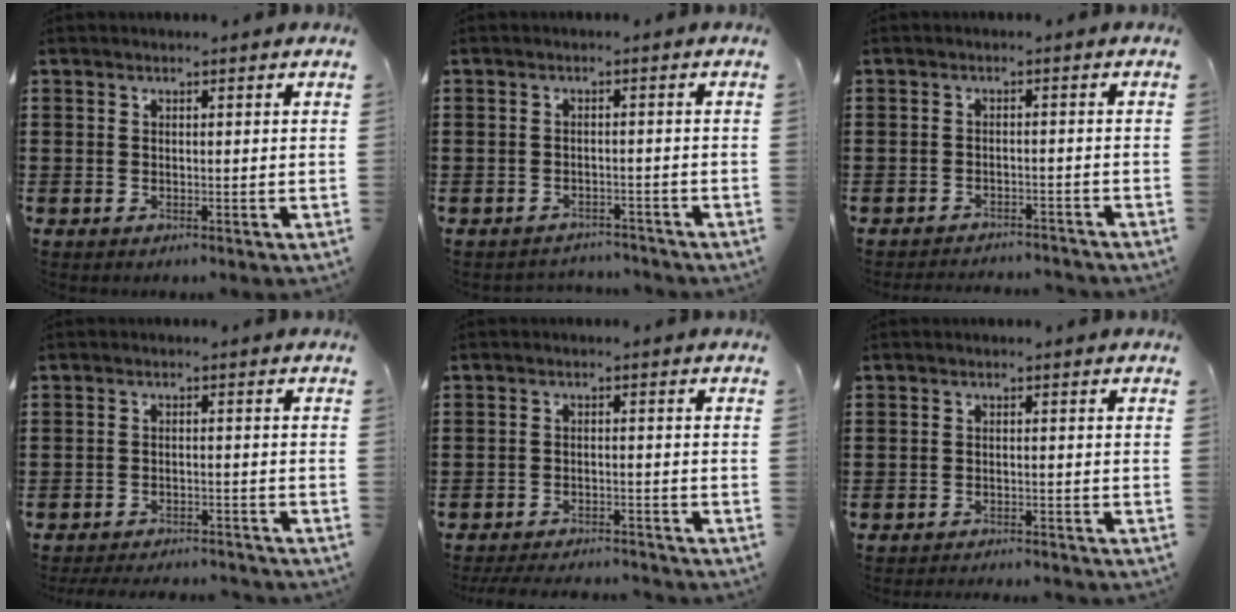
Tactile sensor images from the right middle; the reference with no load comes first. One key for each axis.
{"total": 1.9, "fx": -1.9, "fy": 0.3, "fz": -0.1, "tx": -0.006, "ty": 0.000, "tz": -0.042}
{"total": 2.2, "fx": -2.2, "fy": 0.1, "fz": 0.0, "tx": -0.006, "ty": 0.001, "tz": -0.047}
{"total": 2.9, "fx": -2.9, "fy": 0.1, "fz": 0.3, "tx": -0.008, "ty": 0.001, "tz": -0.061}
{"total": 3.2, "fx": -3.2, "fy": 0.2, "fz": 0.5, "tx": -0.010, "ty": 0.001, "tz": -0.066}
{"total": 1.4, "fx": -1.4, "fy": -0.1, "fz": 0.0, "tx": -0.005, "ty": 0.002, "tz": -0.029}